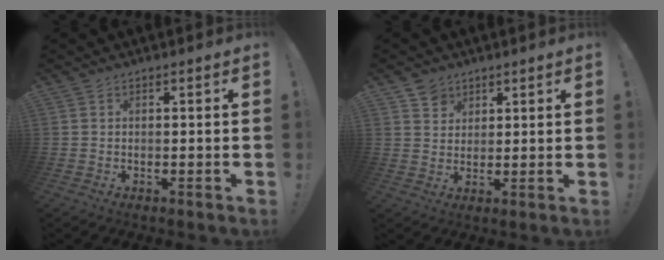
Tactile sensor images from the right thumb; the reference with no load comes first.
{"total": 5.4, "force": [3.5, 4.0, 0.4], "torque": [-0.001, -0.023, 0.066]}